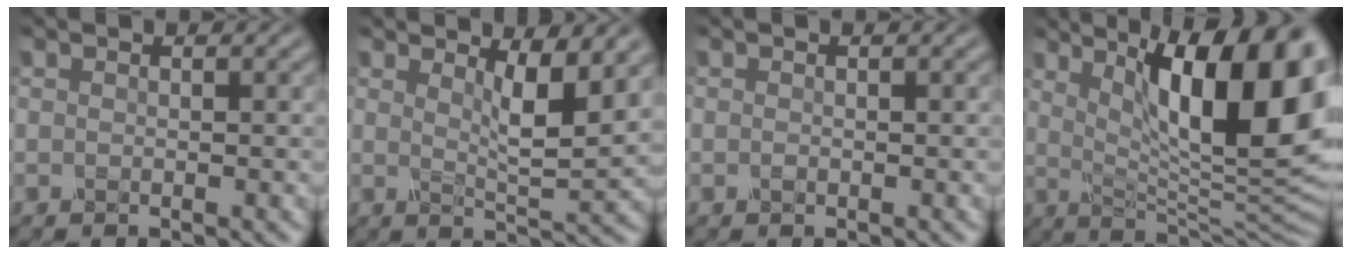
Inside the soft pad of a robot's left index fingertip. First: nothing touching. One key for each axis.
{"total": 4.2, "fx": 2.1, "fy": 1.0, "fz": 3.5, "tx": -0.055, "ty": -0.013, "tz": 0.035}
{"total": 0.0}
{"total": 16.1, "fx": 5.3, "fy": 5.2, "fz": 14.3, "tx": -0.189, "ty": -0.003, "tz": 0.094}